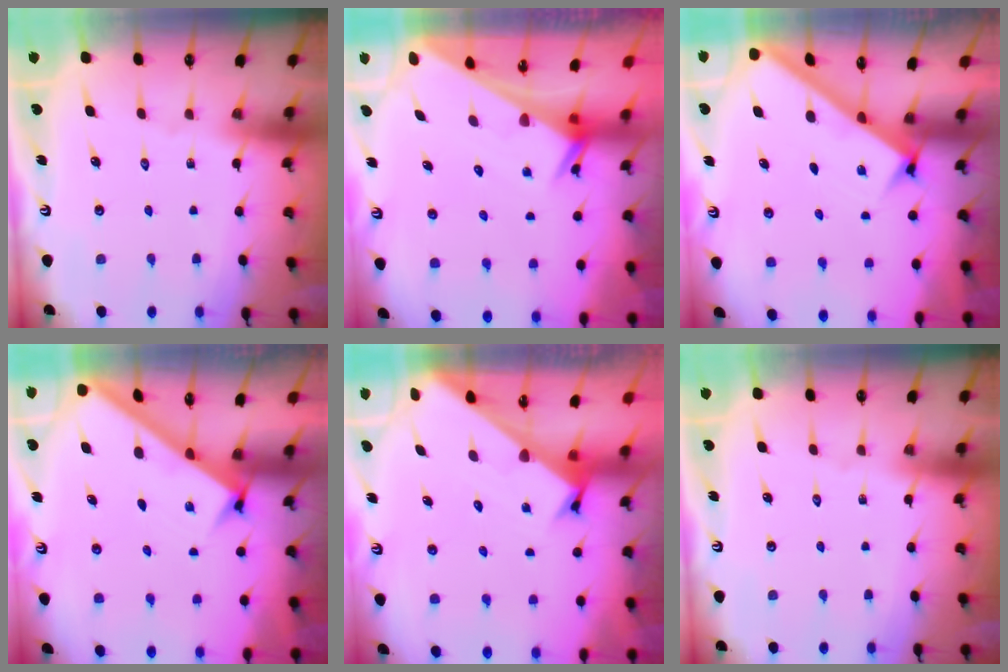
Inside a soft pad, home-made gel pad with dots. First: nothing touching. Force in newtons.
{"total": 2.7, "press": 2.7, "slide": 0.1}
{"total": 2.7, "press": 2.7, "slide": 0.3}
{"total": 2.7, "press": 2.7, "slide": 0.3}
{"total": 2.6, "press": 2.6, "slide": 0.2}
{"total": 0.0}